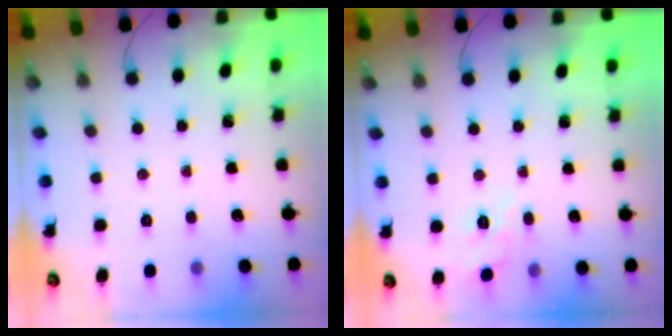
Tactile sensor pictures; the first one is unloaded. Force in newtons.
{"total": 6.0, "press": 5.9, "slide": 1.4}